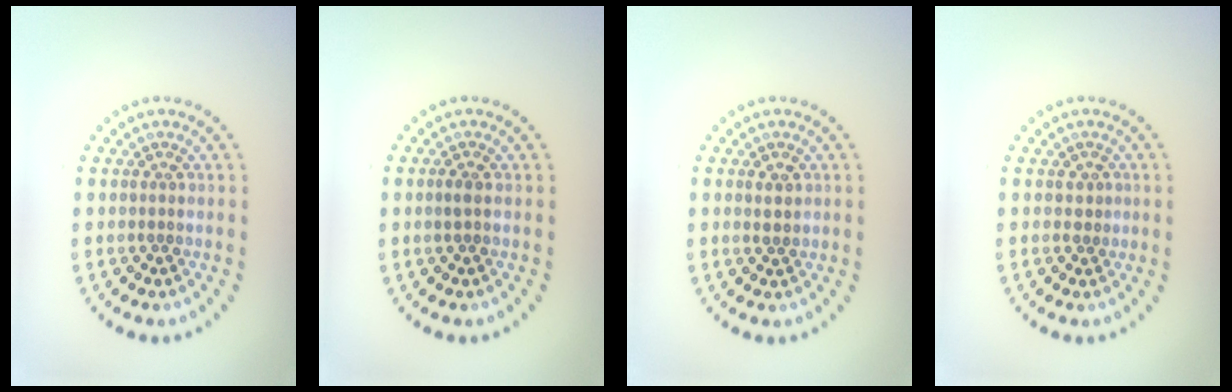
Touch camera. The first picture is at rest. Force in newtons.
{"total": 0.7, "press": 0.7, "slide": 0.2}
{"total": 1.1, "press": 1.1, "slide": 0.4}
{"total": 0.9, "press": 0.8, "slide": 0.5}